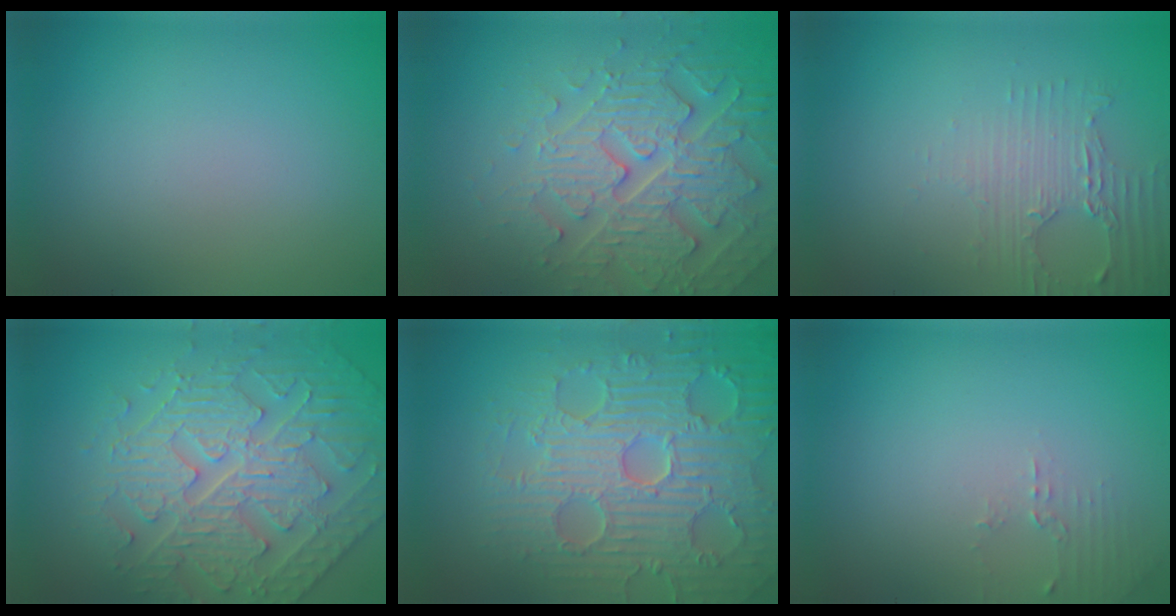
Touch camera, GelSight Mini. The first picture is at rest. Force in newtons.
{"total": 5.2, "press": 5.0, "slide": 1.4}
{"total": 2.7, "press": 2.4, "slide": 1.3}
{"total": 5.5, "press": 5.2, "slide": 1.8}
{"total": 8.9, "press": 6.5, "slide": 6.0}
{"total": 1.2, "press": 1.2, "slide": 0.4}